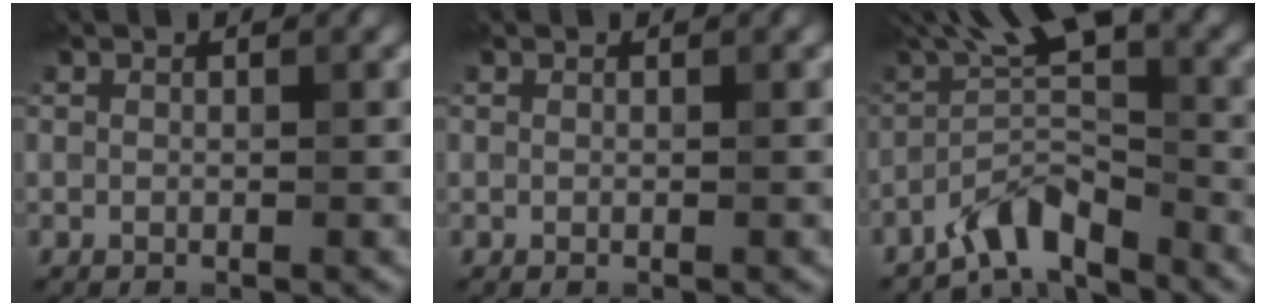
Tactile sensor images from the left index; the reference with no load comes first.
{"total": 0.0}
{"total": 6.9, "force": [-4.4, 2.2, 4.8], "torque": [-0.074, 0.014, -0.090]}